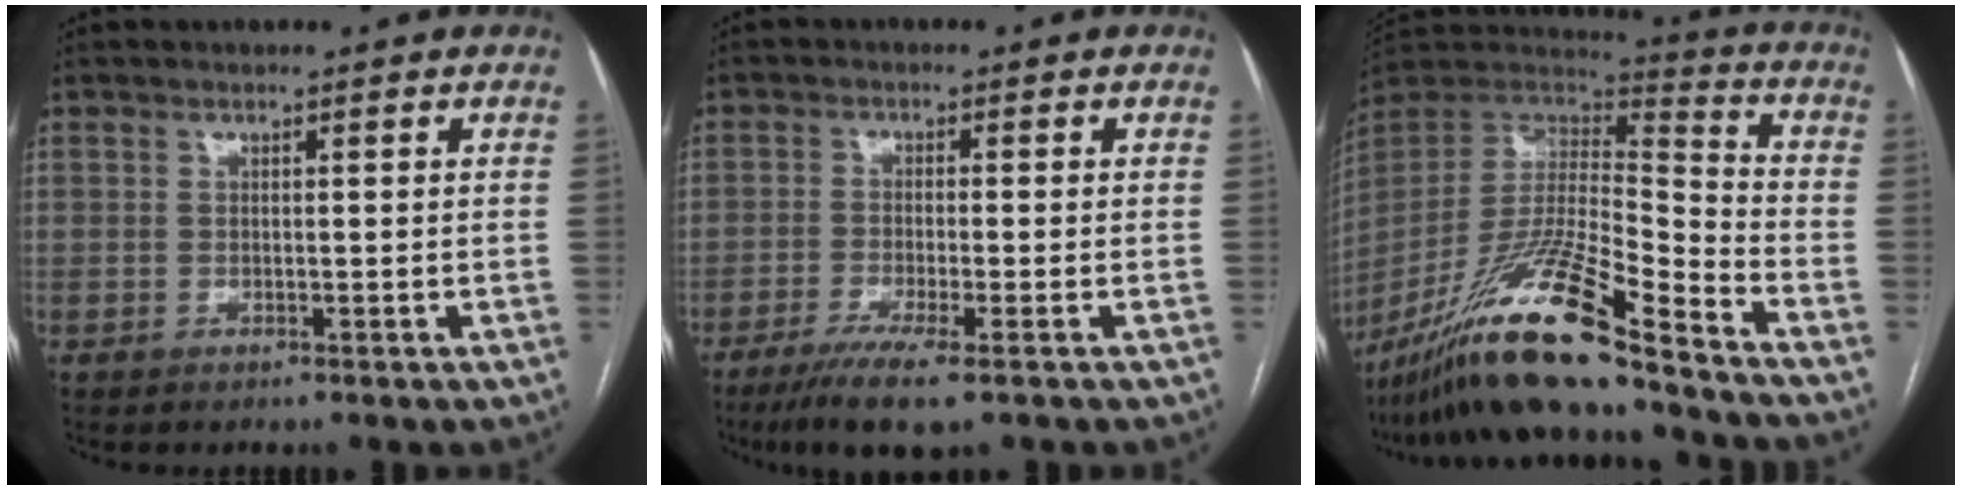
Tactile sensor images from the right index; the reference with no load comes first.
{"total": 7.6, "force": [-5.0, 0.1, 5.7], "torque": [-0.097, -0.020, -0.081]}
{"total": 21.8, "force": [-16.6, 0.6, 14.2], "torque": [-0.291, -0.030, -0.311]}